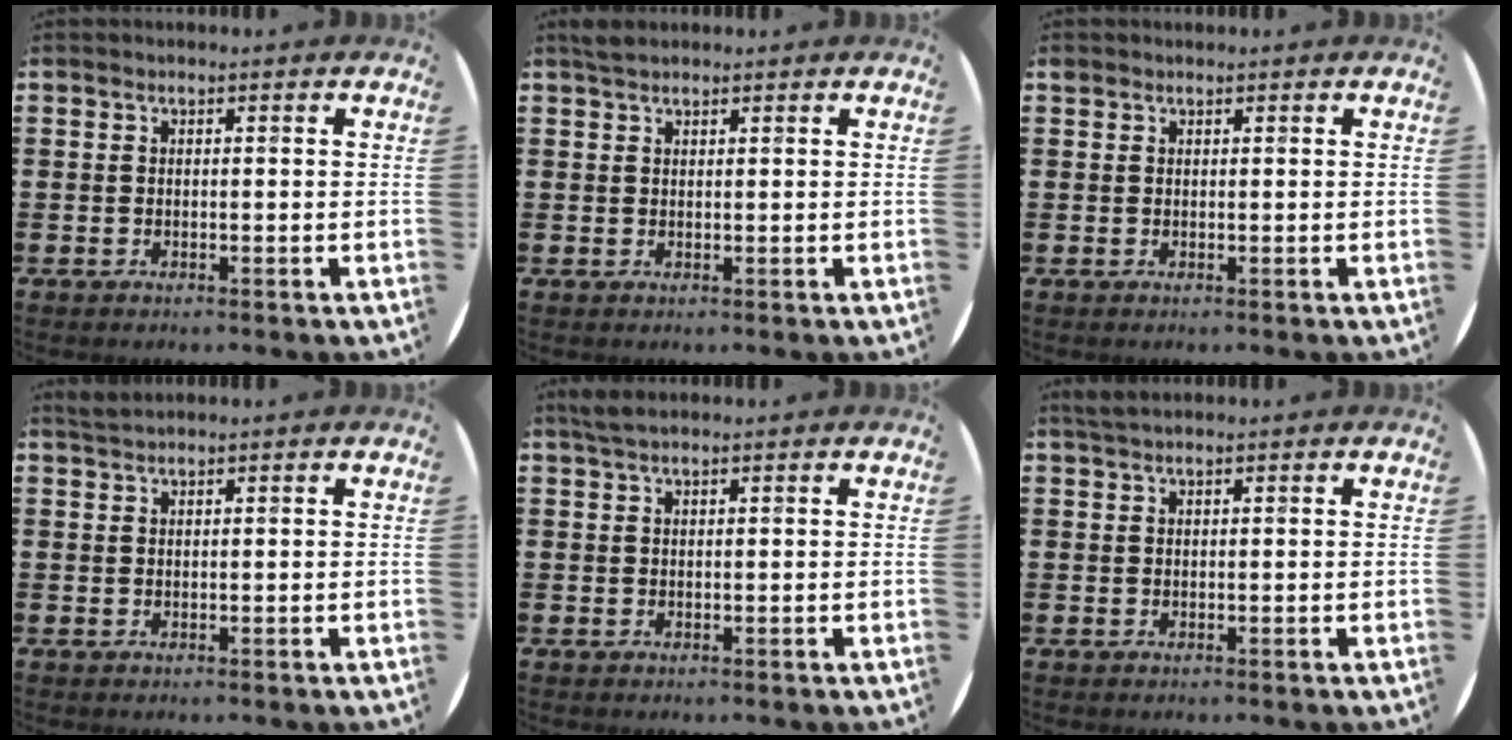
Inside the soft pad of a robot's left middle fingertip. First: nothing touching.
{"total": 1.5, "force": [1.4, 0.4, 0.5], "torque": [-0.011, 0.005, 0.026]}
{"total": 0.5, "force": [0.5, 0.1, -0.1], "torque": [0.003, 0.004, 0.009]}
{"total": 1.2, "force": [1.2, 0.0, 0.3], "torque": [-0.006, 0.002, 0.022]}
{"total": 1.8, "force": [1.4, 0.4, 1.0], "torque": [-0.020, 0.005, 0.026]}
{"total": 1.2, "force": [1.1, 0.1, 0.5], "torque": [-0.010, 0.003, 0.021]}